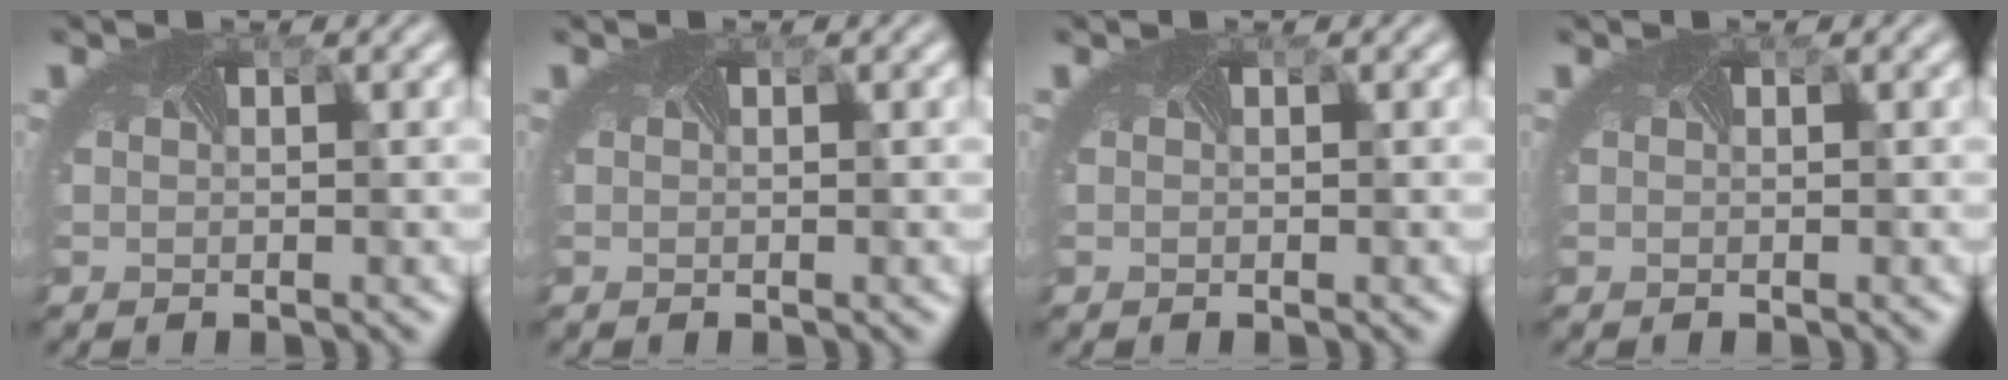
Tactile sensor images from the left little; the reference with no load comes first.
{"total": 0.0}
{"total": 0.0}
{"total": 0.0}